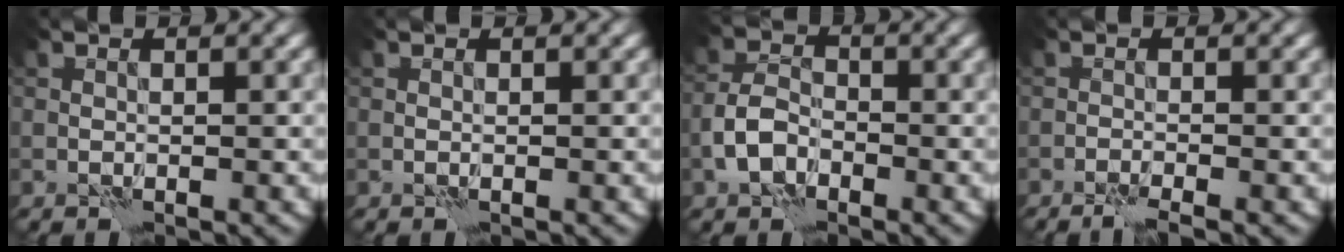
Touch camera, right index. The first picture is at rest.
{"total": 0.0}
{"total": 3.3, "force": [-1.6, 2.1, 2.0], "torque": [-0.042, 0.006, -0.041]}
{"total": 2.3, "force": [-1.7, 0.1, 1.5], "torque": [-0.036, 0.003, -0.035]}